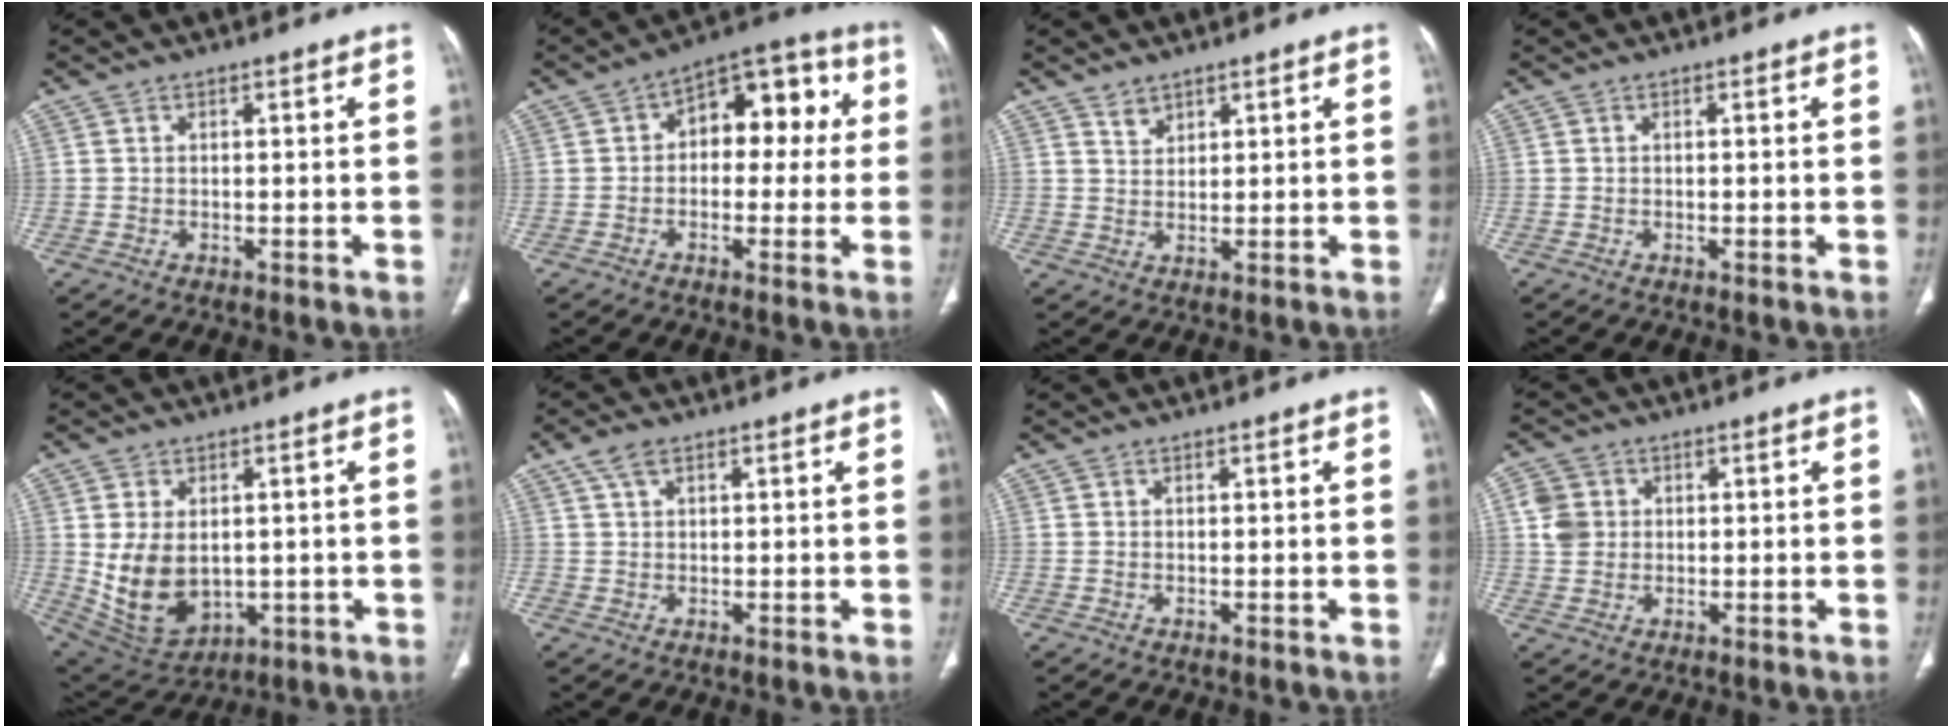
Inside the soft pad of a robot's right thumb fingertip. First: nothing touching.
{"total": 12.6, "force": [1.7, 7.8, 9.8], "torque": [-0.080, 0.044, 0.011]}
{"total": 2.3, "force": [1.8, 1.3, 0.5], "torque": [0.005, -0.014, 0.032]}
{"total": 0.6, "force": [-0.2, 0.0, 0.6], "torque": [-0.011, -0.001, -0.003]}
{"total": 11.9, "force": [-0.1, 8.1, 8.6], "torque": [-0.141, -0.009, 0.028]}
{"total": 2.9, "force": [1.6, 1.7, 1.8], "torque": [-0.034, 0.006, 0.034]}
{"total": 0.0}
{"total": 4.8, "force": [1.1, 4.3, 2.0], "torque": [-0.024, 0.001, 0.020]}